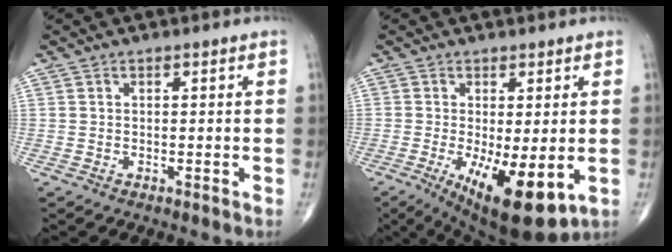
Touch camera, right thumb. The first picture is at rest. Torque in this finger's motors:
{"motor_torque": [-0.50, 1.14, 0.24, -0.17, 0.10]}